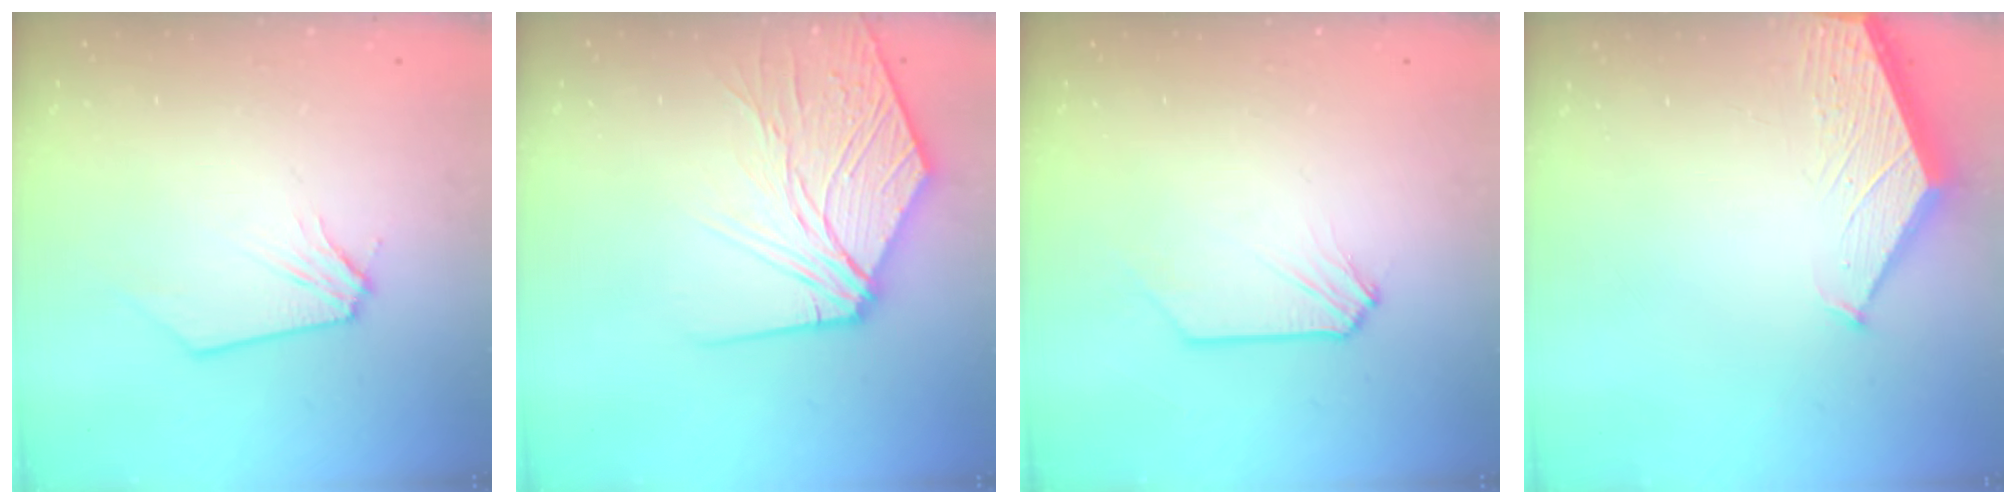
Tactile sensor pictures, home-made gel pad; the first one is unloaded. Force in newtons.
{"total": 11.8, "press": 11.7, "slide": 1.5}
{"total": 0.0}
{"total": 1.8, "press": 1.8, "slide": 0.2}